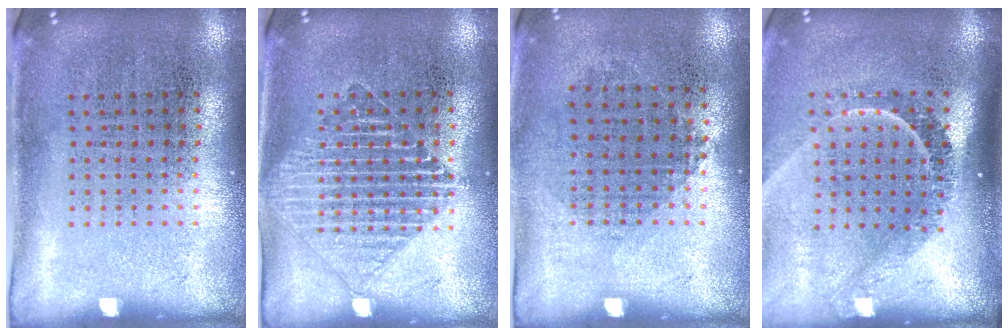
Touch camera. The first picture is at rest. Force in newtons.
{"total": 1.5, "press": 1.5, "slide": 0.2}
{"total": 0.9, "press": 0.8, "slide": 0.4}
{"total": 2.2, "press": 1.6, "slide": 1.5}